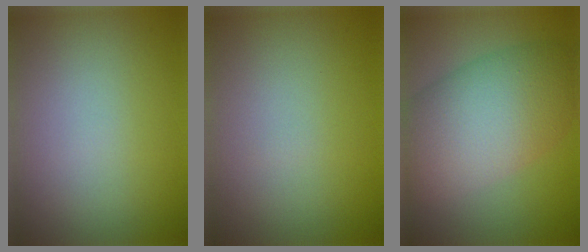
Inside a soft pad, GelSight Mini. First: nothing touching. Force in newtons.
{"total": 0.0}
{"total": 9.4, "press": 9.4, "slide": 0.2}